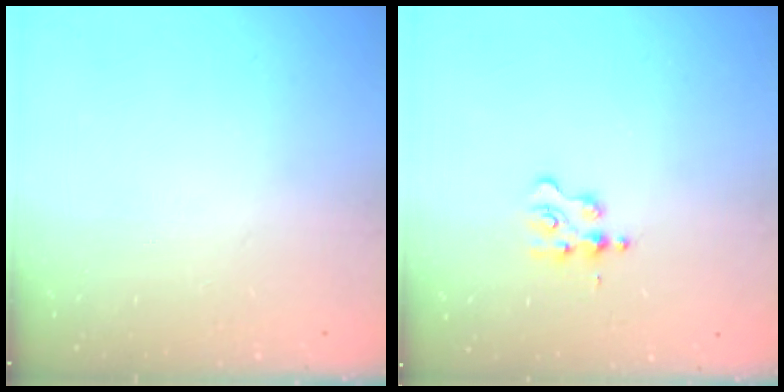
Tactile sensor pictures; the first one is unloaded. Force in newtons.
{"total": 1.8, "press": 1.7, "slide": 0.3}